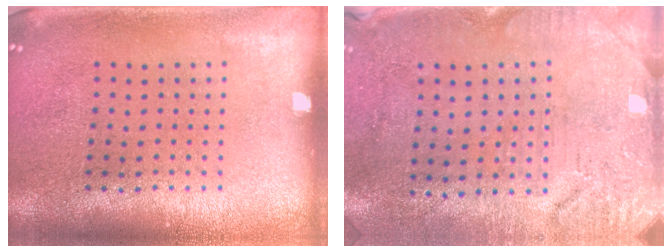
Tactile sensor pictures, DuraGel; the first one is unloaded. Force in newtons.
{"total": 3.2, "press": 2.6, "slide": 1.8}